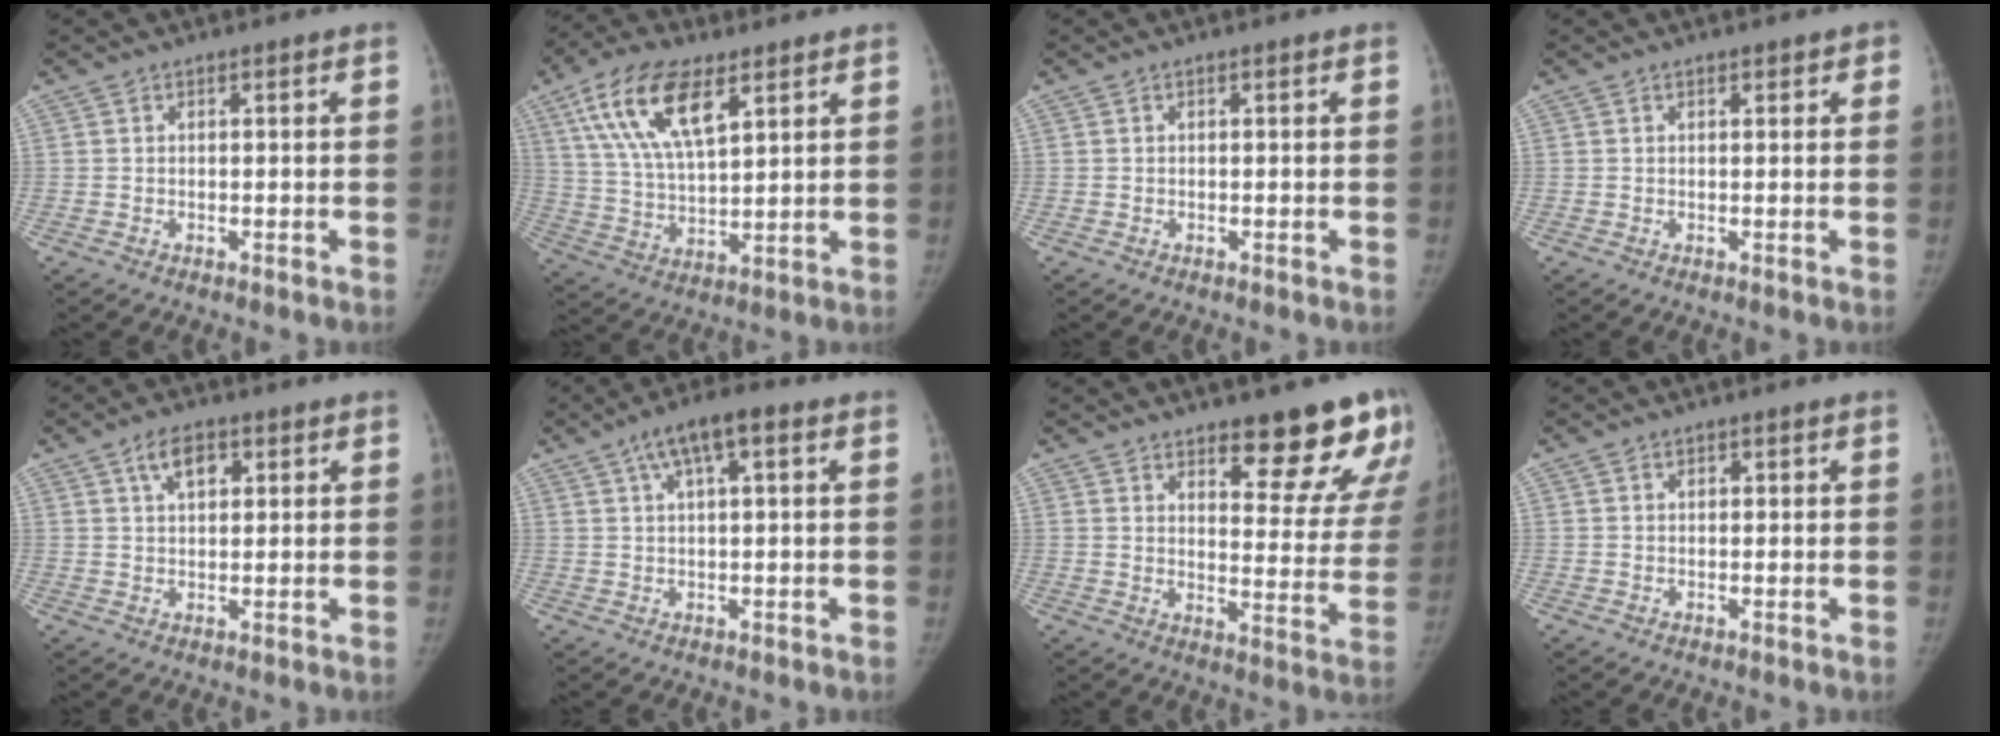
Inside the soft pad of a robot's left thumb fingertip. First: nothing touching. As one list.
[{"total": 15.6, "force": [7.7, 6.9, 11.7], "torque": [-0.205, -0.018, 0.146]}, {"total": 0.0}, {"total": 1.7, "force": [1.0, 1.0, 0.9], "torque": [0.003, -0.002, 0.010]}, {"total": 5.3, "force": [2.5, 3.1, 3.6], "torque": [-0.048, -0.003, 0.041]}, {"total": 7.6, "force": [3.3, 2.4, 6.4], "torque": [-0.111, 0.017, 0.053]}, {"total": 16.4, "force": [11.6, 5.7, 10.1], "torque": [-0.070, -0.083, 0.151]}, {"total": 0.9, "force": [0.4, 0.7, 0.3], "torque": [0.006, -0.001, 0.004]}]